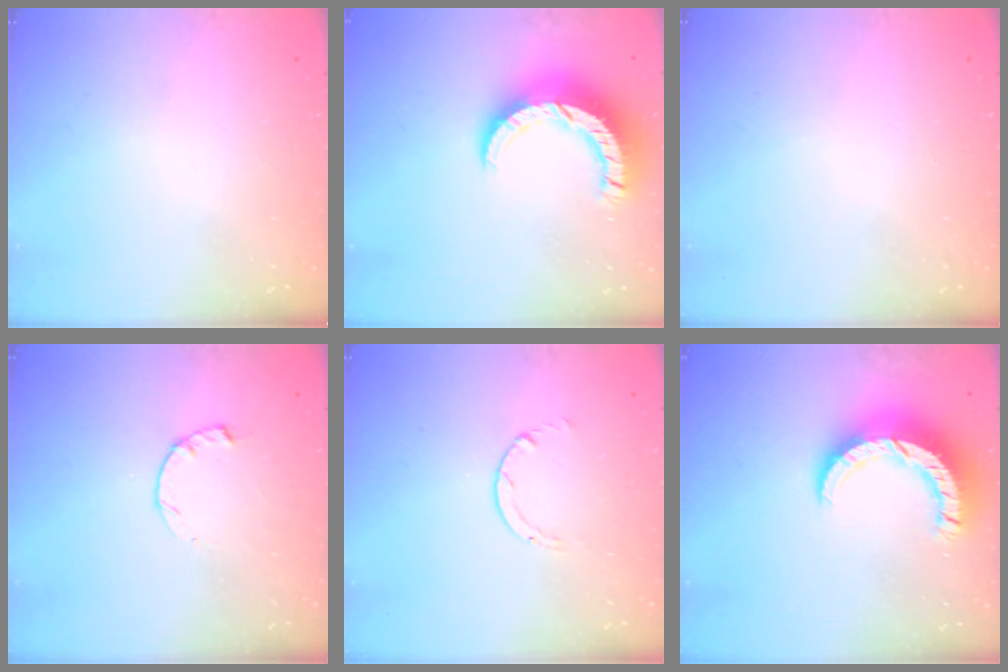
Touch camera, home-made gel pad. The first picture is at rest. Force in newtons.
{"total": 12.0, "press": 12.0, "slide": 1.2}
{"total": 2.4, "press": 2.4, "slide": 0.2}
{"total": 2.3, "press": 2.3, "slide": 0.4}
{"total": 0.6, "press": 0.5, "slide": 0.1}
{"total": 12.0, "press": 12.0, "slide": 1.2}